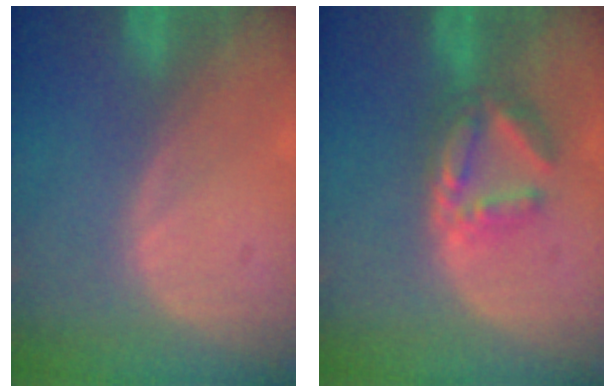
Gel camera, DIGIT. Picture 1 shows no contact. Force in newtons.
{"total": 5.9, "press": 5.5, "slide": 1.9}